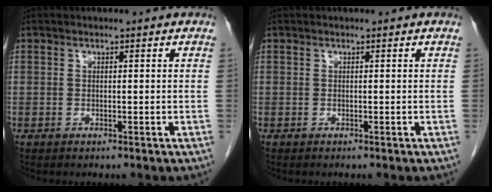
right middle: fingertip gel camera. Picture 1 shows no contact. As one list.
[{"total": 0.0}]